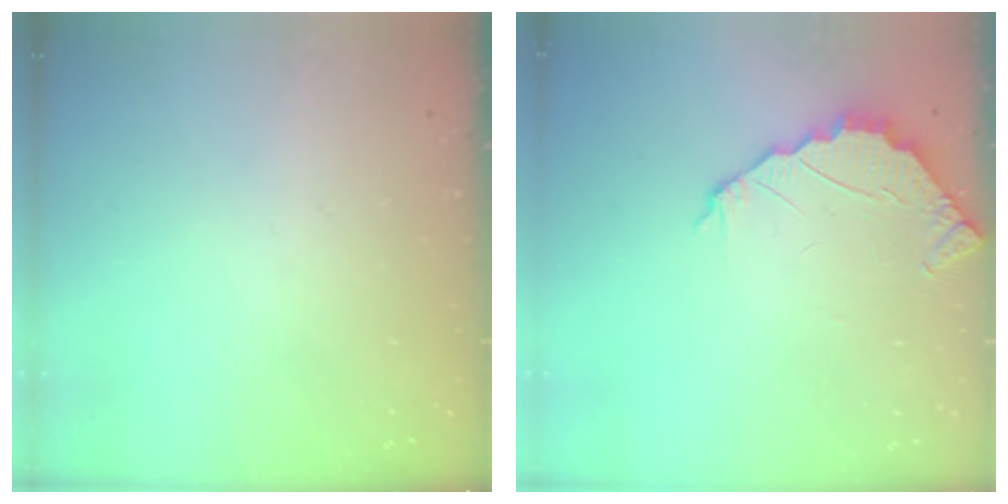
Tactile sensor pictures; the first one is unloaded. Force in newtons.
{"total": 2.4, "press": 2.4, "slide": 0.2}